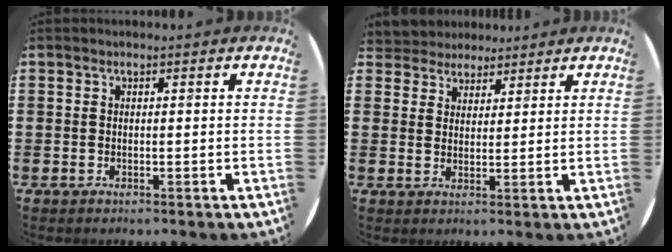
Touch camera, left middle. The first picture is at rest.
{"total": 4.0, "force": [3.7, 1.5, -0.5], "torque": [-0.006, -0.002, 0.072]}